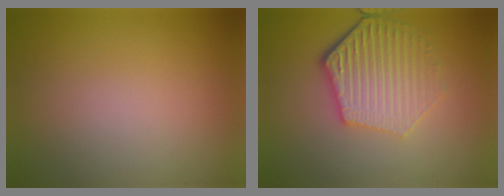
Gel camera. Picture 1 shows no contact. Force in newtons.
{"total": 5.8, "press": 4.4, "slide": 3.8}